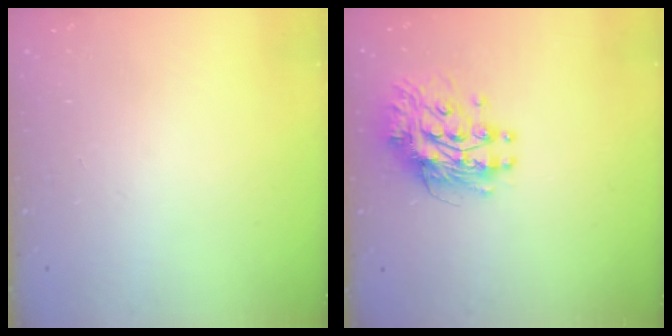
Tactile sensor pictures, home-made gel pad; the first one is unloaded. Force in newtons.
{"total": 11.5, "press": 11.5, "slide": 1.0}